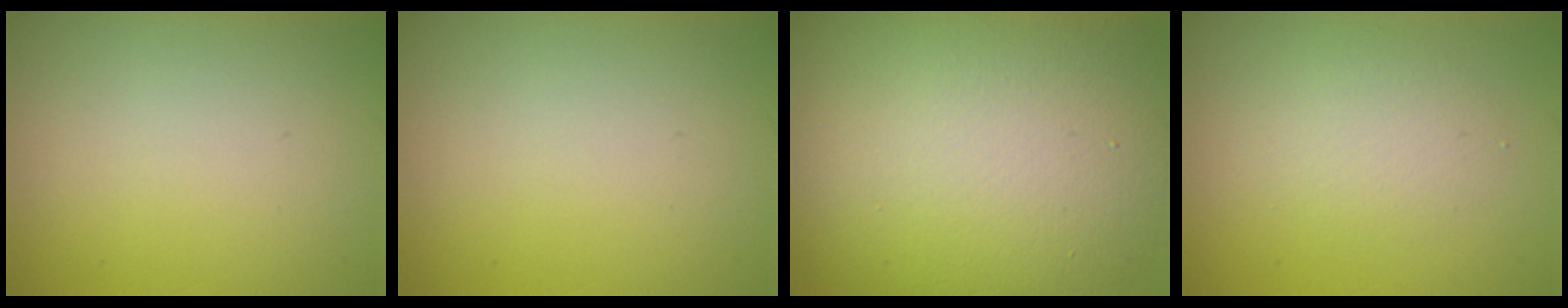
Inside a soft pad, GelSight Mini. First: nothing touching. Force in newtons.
{"total": 0.0}
{"total": 13.1, "press": 13.1, "slide": 1.1}
{"total": 2.2, "press": 2.1, "slide": 0.2}